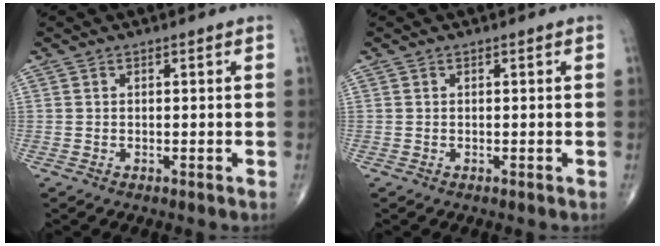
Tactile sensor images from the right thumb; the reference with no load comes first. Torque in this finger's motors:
{"motor_torque": [0.04, 0.04, 0.00, 0.00, 0.01]}